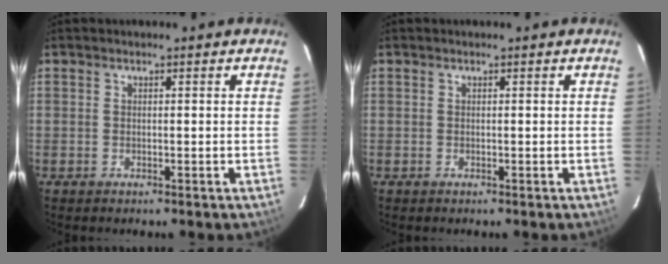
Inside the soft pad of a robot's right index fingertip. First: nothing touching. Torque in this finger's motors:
{"motor_torque": [0.36, 0.12, -0.02, 0.01]}